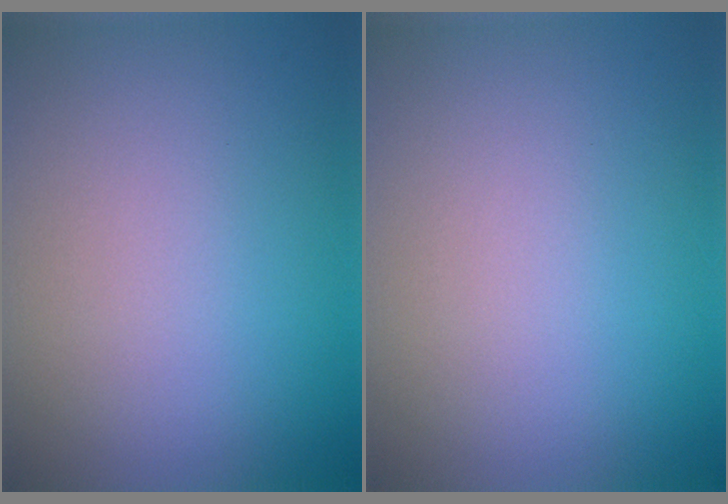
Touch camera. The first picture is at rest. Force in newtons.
{"total": 0.0}